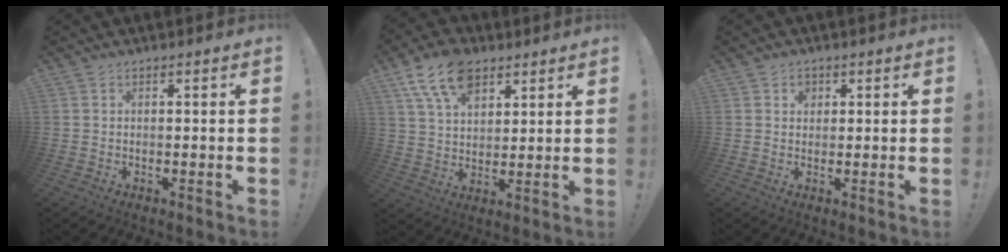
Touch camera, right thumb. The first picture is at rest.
{"total": 13.9, "force": [7.9, 8.4, 7.9], "torque": [-0.134, -0.029, 0.147]}
{"total": 2.5, "force": [1.0, 2.1, 1.0], "torque": [-0.007, -0.004, 0.015]}